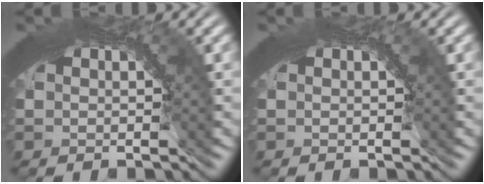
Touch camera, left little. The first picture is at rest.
{"total": 0.0}